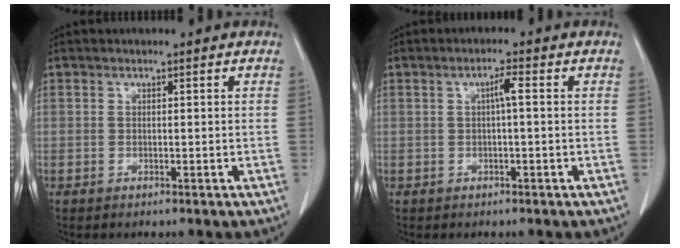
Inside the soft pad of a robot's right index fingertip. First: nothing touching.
{"total": 2.2, "force": [0.3, 0.2, 2.2], "torque": [-0.038, 0.006, 0.004]}